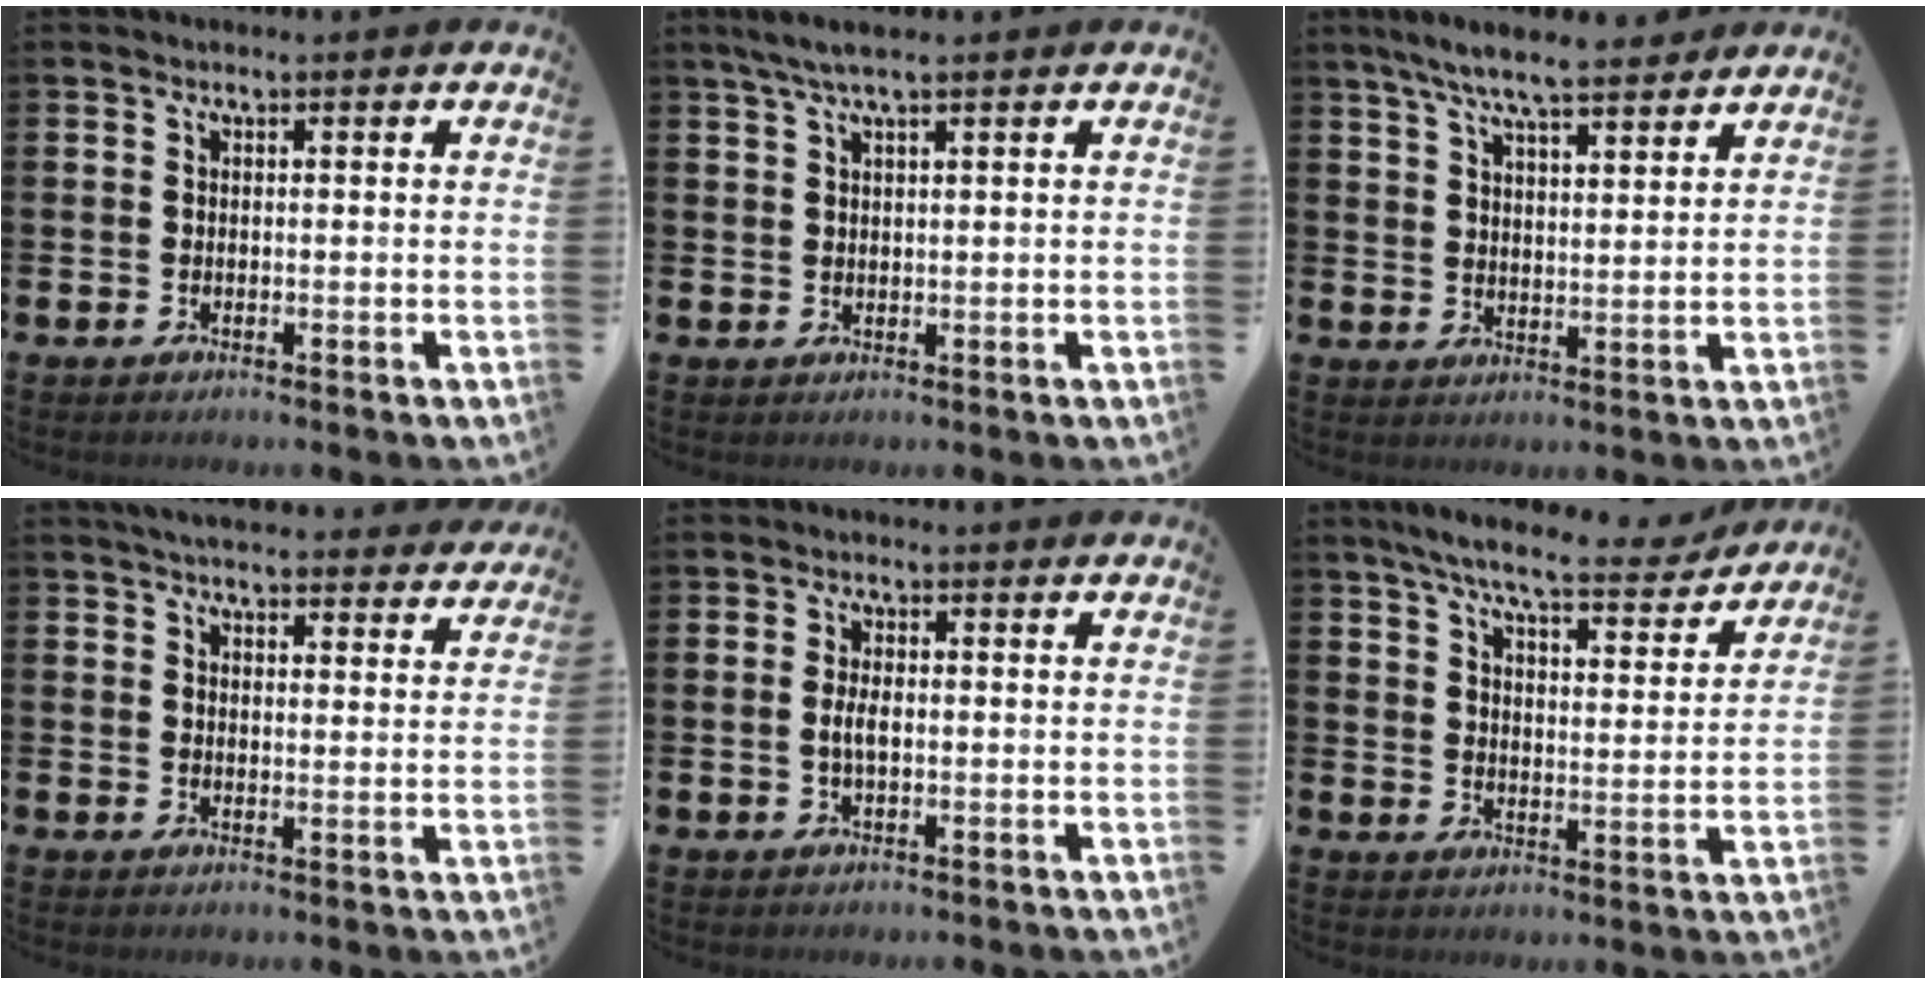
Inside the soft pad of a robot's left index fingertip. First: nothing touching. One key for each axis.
{"total": 3.2, "fx": 2.4, "fy": 0.4, "fz": 2.1, "tx": -0.046, "ty": 0.001, "tz": 0.042}
{"total": 7.5, "fx": 6.9, "fy": 1.0, "fz": 2.8, "tx": -0.065, "ty": -0.026, "tz": 0.125}
{"total": 4.6, "fx": 4.5, "fy": 0.6, "fz": 0.8, "tx": -0.025, "ty": -0.021, "tz": 0.081}
{"total": 2.3, "fx": -0.1, "fy": 0.9, "fz": 2.2, "tx": -0.043, "ty": 0.002, "tz": -0.003}
{"total": 8.0, "fx": 7.2, "fy": 0.8, "fz": 3.3, "tx": -0.072, "ty": -0.042, "tz": 0.120}